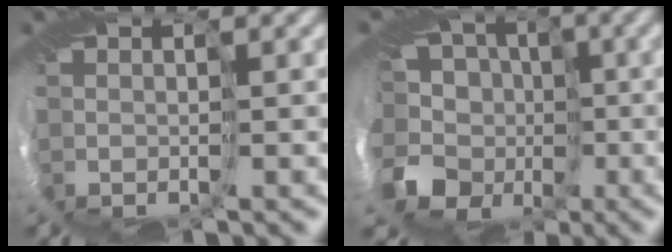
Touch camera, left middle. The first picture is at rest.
{"total": 10.5, "force": [-1.8, 9.3, 4.4], "torque": [-0.112, 0.018, -0.064]}